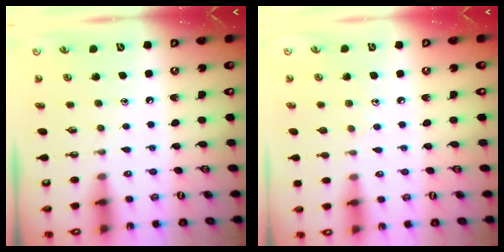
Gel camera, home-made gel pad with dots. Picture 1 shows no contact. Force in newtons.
{"total": 3.6, "press": 3.6, "slide": 0.4}